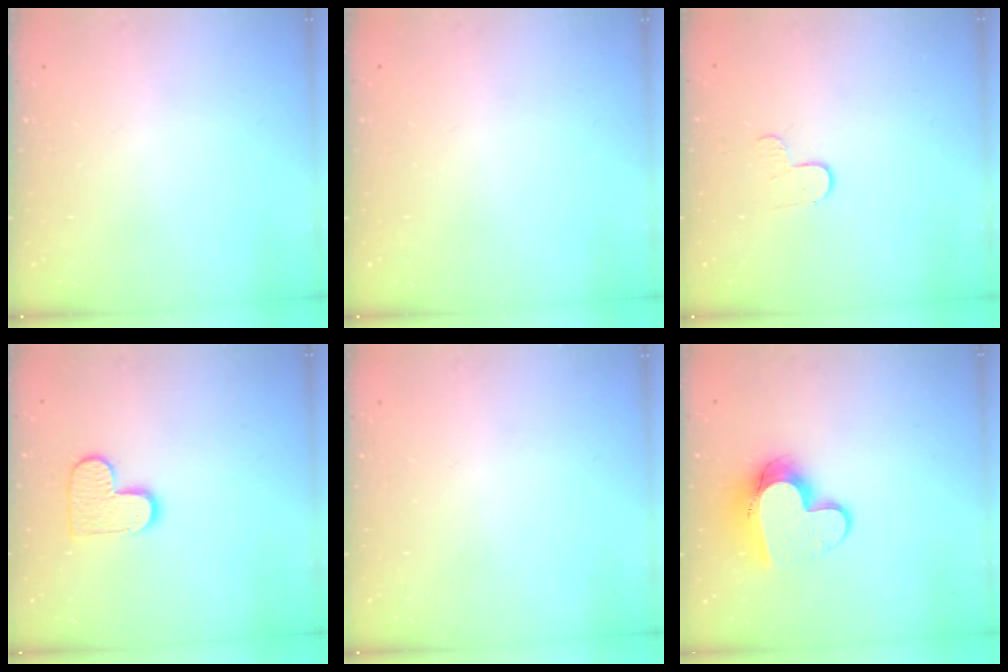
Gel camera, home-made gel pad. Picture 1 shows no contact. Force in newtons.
{"total": 0.0}
{"total": 4.4, "press": 4.4, "slide": 0.4}
{"total": 9.8, "press": 9.8, "slide": 0.6}
{"total": 0.0}
{"total": 11.5, "press": 11.4, "slide": 1.2}